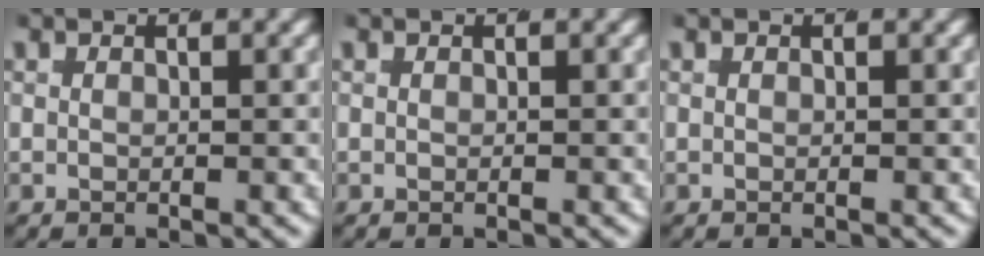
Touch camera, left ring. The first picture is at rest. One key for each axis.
{"total": 0.0}
{"total": 0.0}